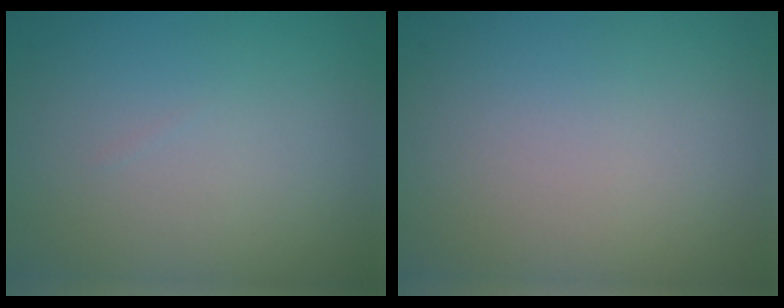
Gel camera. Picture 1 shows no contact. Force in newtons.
{"total": 0.0}